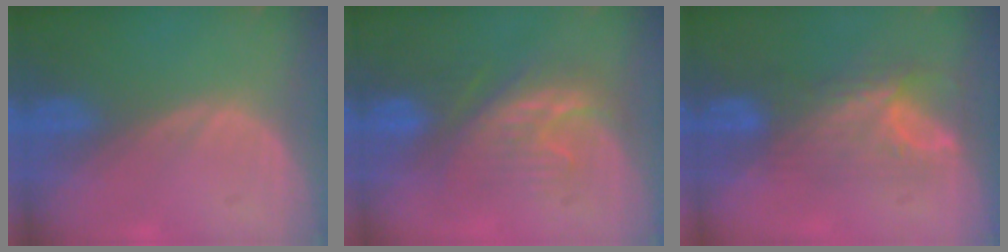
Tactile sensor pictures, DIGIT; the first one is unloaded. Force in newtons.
{"total": 7.8, "press": 7.6, "slide": 1.4}
{"total": 8.0, "press": 6.6, "slide": 4.5}